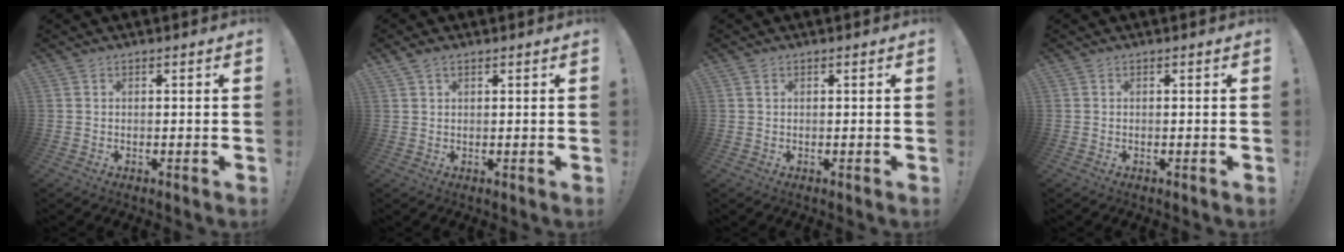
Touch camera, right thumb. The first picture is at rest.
{"total": 2.1, "force": [1.6, 0.9, 1.1], "torque": [-0.019, -0.004, 0.029]}
{"total": 0.5, "force": [0.3, 0.3, 0.3], "torque": [-0.004, -0.001, 0.006]}
{"total": 0.0}